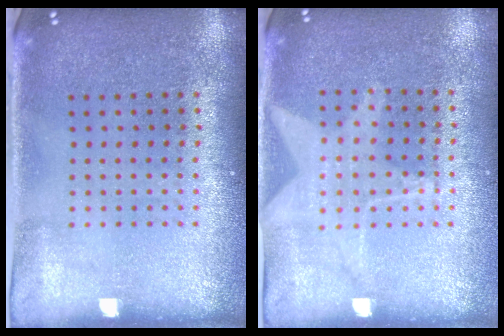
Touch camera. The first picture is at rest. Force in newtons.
{"total": 1.1, "press": 1.0, "slide": 0.4}